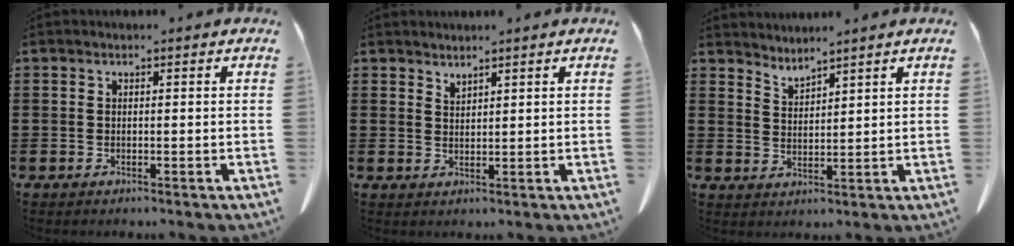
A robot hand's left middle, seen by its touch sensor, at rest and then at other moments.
{"total": 1.6, "force": [1.6, 0.1, 0.0], "torque": [-0.004, -0.002, 0.032]}
{"total": 2.7, "force": [2.7, -0.3, -0.2], "torque": [-0.004, -0.013, 0.053]}